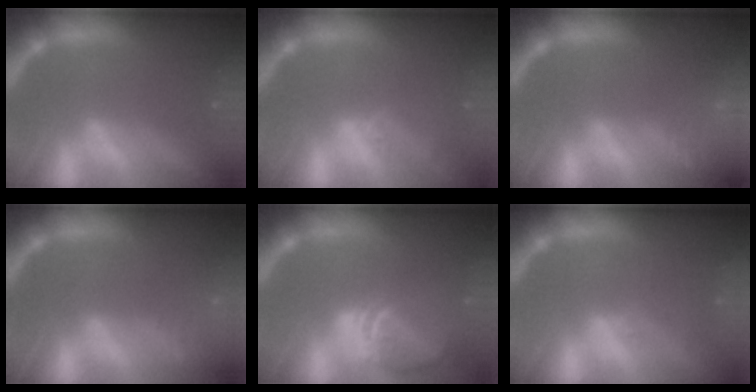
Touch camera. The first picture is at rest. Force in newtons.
{"total": 2.5}
{"total": 9.5}
{"total": 7.0}
{"total": 8.5}
{"total": 1.5}